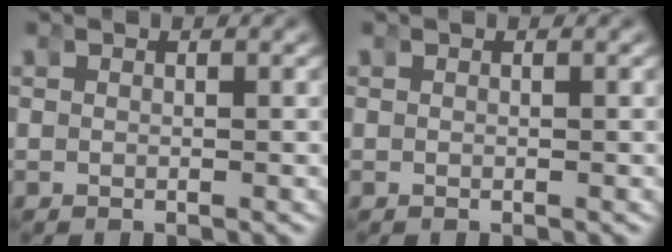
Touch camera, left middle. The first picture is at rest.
{"total": 0.0}